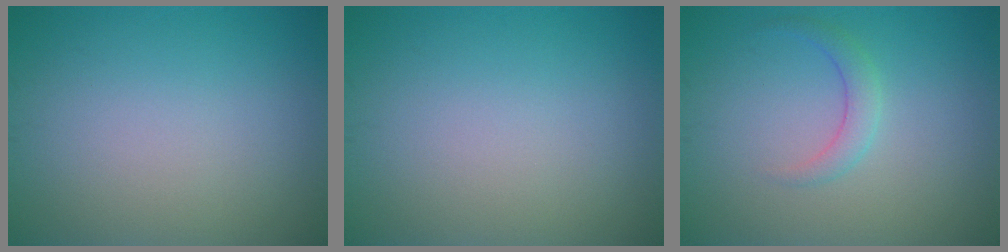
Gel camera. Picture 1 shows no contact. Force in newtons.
{"total": 0.0}
{"total": 1.7, "press": 1.7, "slide": 0.1}